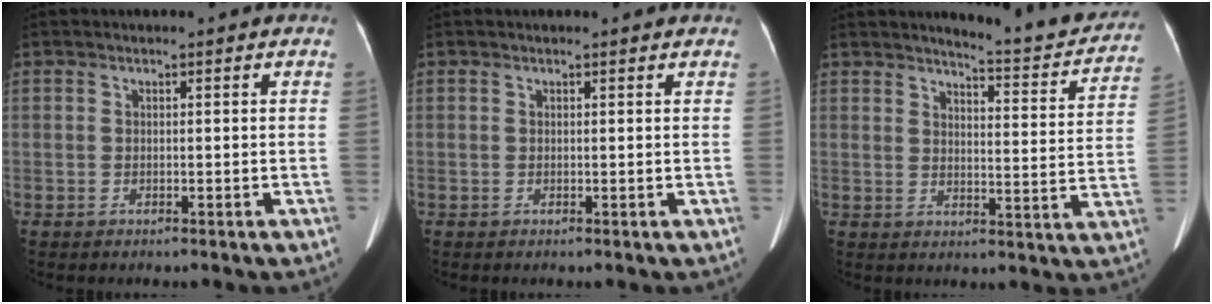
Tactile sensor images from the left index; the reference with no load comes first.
{"total": 1.0, "force": [1.0, 0.2, 0.2], "torque": [-0.010, 0.002, 0.008]}
{"total": 12.0, "force": [11.4, 1.2, 3.7], "torque": [-0.036, -0.035, 0.128]}